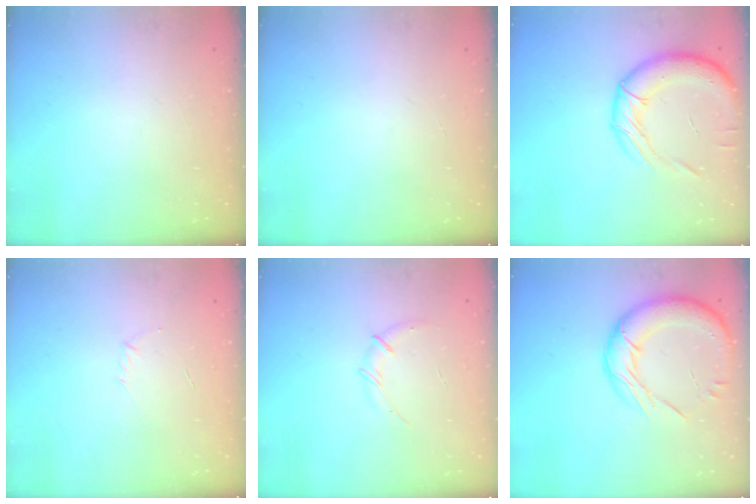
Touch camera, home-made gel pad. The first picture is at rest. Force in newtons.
{"total": 0.0}
{"total": 16.2, "press": 15.9, "slide": 3.4}
{"total": 2.7, "press": 2.6, "slide": 0.7}
{"total": 6.5, "press": 6.4, "slide": 1.4}
{"total": 17.1, "press": 16.7, "slide": 3.5}